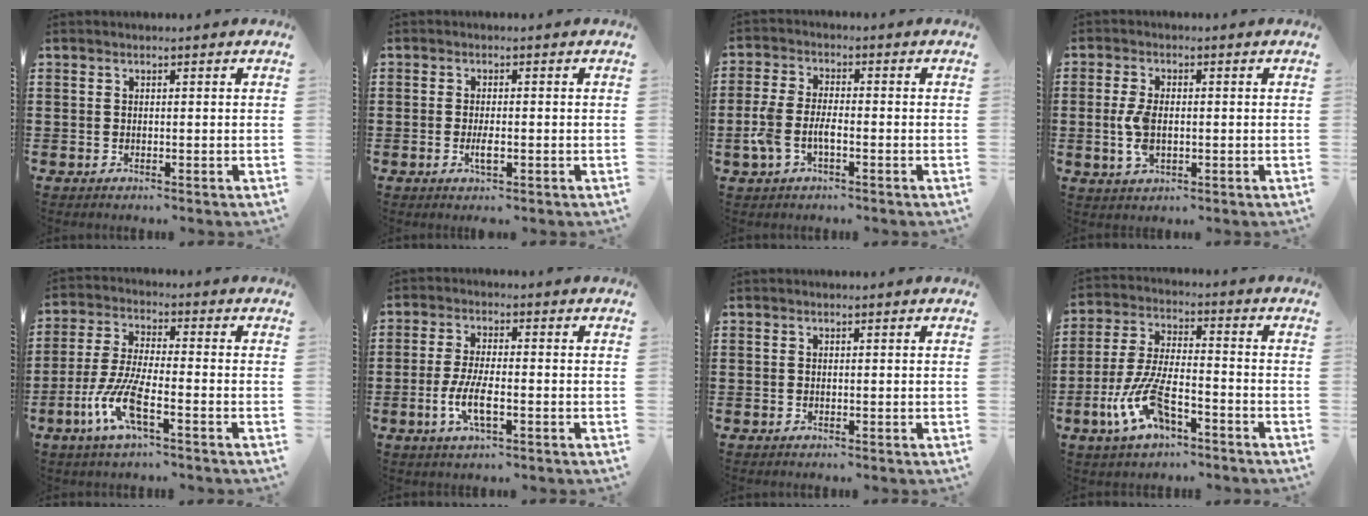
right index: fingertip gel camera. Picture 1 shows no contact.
{"total": 2.6, "force": [-0.8, 0.7, 2.4], "torque": [-0.057, -0.007, -0.017]}
{"total": 4.9, "force": [-1.7, 2.3, 4.0], "torque": [-0.097, -0.001, -0.039]}
{"total": 4.9, "force": [-0.5, 2.5, 4.1], "torque": [-0.105, -0.005, -0.016]}
{"total": 8.3, "force": [-4.0, 1.7, 7.1], "torque": [-0.170, -0.014, -0.081]}
{"total": 5.7, "force": [-1.9, 1.6, 5.1], "torque": [-0.113, -0.009, -0.039]}
{"total": 0.0}
{"total": 9.7, "force": [-4.4, 3.8, 7.7], "torque": [-0.185, -0.006, -0.086]}